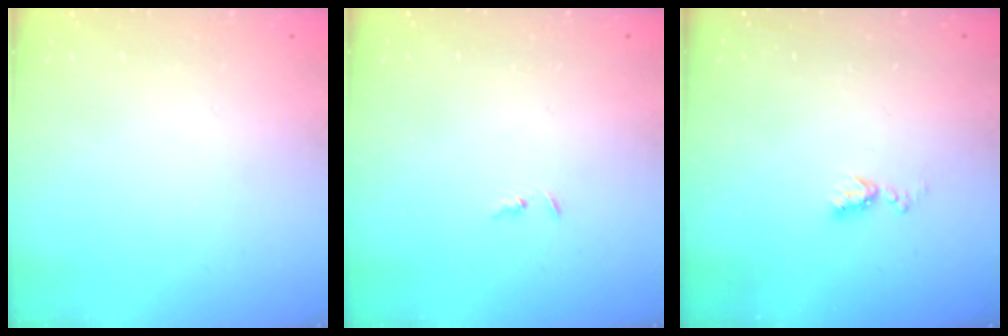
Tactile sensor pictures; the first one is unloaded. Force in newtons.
{"total": 1.3, "press": 1.2, "slide": 0.3}
{"total": 5.9, "press": 5.9, "slide": 0.8}